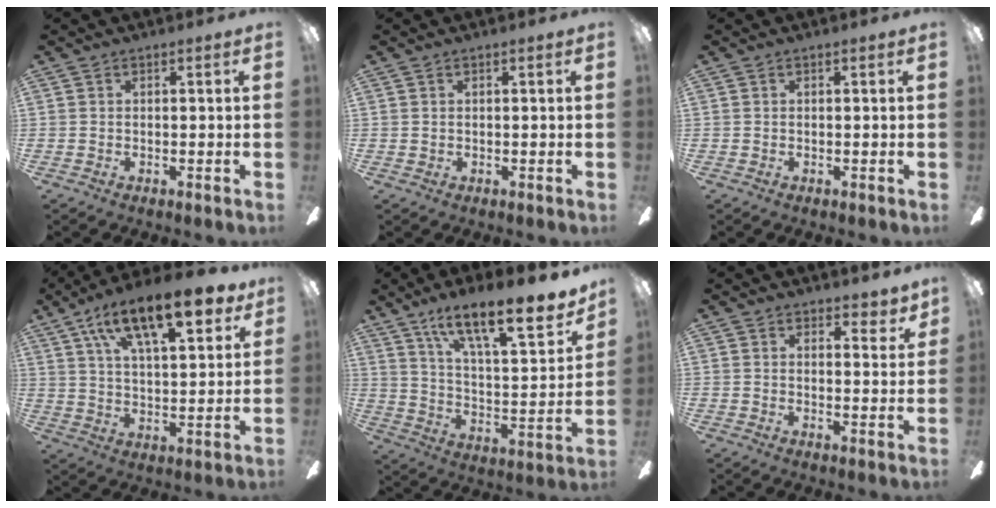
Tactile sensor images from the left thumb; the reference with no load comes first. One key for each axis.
{"total": 0.7, "fx": 0.4, "fy": 0.2, "fz": 0.5, "tx": -0.010, "ty": 0.003, "tz": 0.008}
{"total": 0.0}
{"total": 19.4, "fx": 11.8, "fy": 7.3, "fz": 13.5, "tx": -0.220, "ty": -0.047, "tz": 0.194}
{"total": 20.2, "fx": 14.9, "fy": 5.4, "fz": 12.5, "tx": -0.199, "ty": -0.097, "tz": 0.247}
{"total": 4.0, "fx": 3.4, "fy": 1.2, "fz": 1.8, "tx": -0.018, "ty": -0.021, "tz": 0.057}